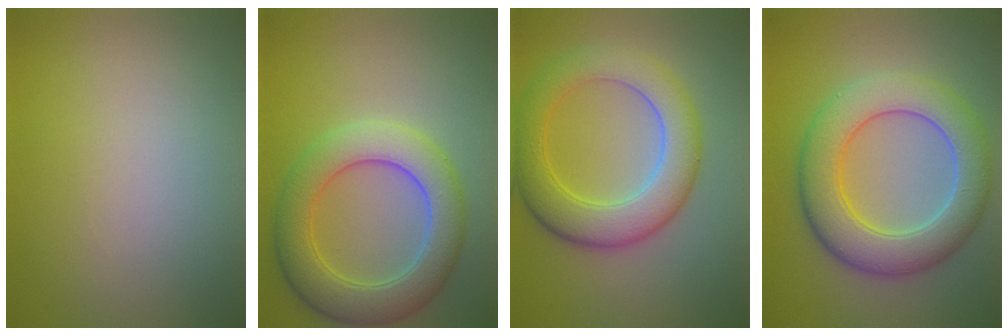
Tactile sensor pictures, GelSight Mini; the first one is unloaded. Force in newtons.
{"total": 6.4, "press": 6.4, "slide": 0.3}
{"total": 6.5, "press": 6.5, "slide": 0.1}
{"total": 7.7, "press": 7.6, "slide": 0.5}